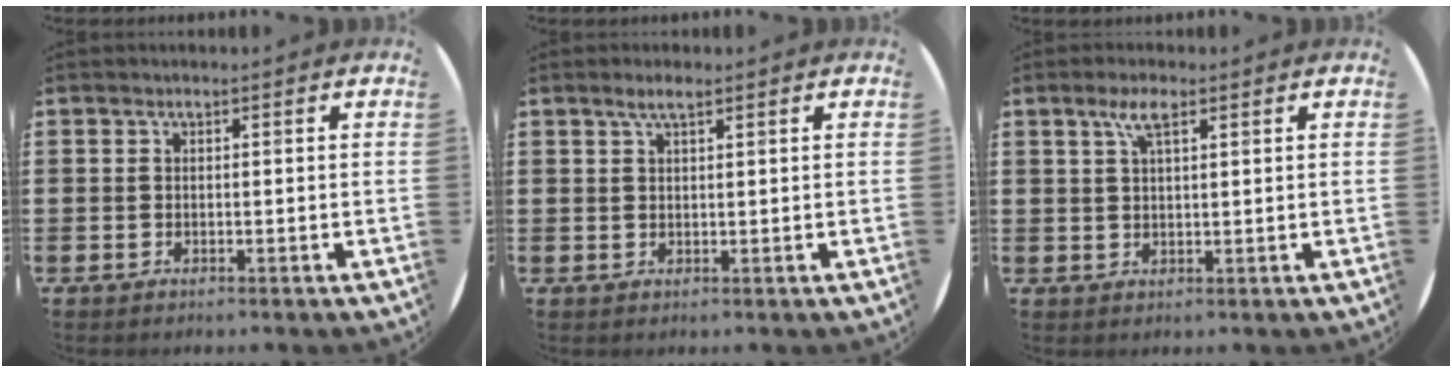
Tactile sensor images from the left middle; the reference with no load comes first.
{"total": 2.1, "force": [1.5, 0.4, 1.4], "torque": [-0.028, 0.005, 0.026]}
{"total": 3.7, "force": [2.2, 1.0, 2.9], "torque": [-0.062, 0.009, 0.036]}